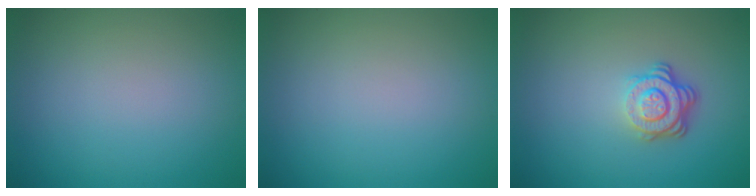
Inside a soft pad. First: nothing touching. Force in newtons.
{"total": 0.0}
{"total": 3.6, "press": 2.6, "slide": 2.5}